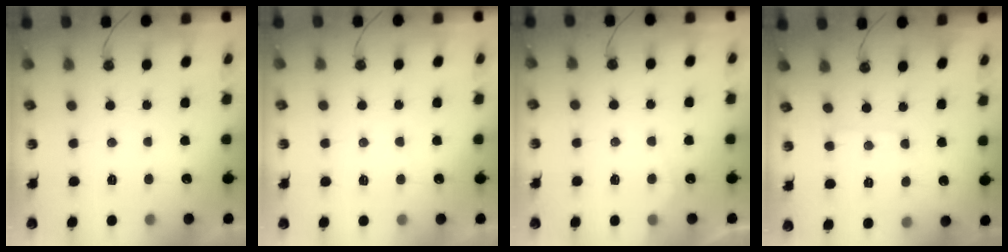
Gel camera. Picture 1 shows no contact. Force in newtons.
{"total": 3.6, "press": 3.6, "slide": 0.5}
{"total": 4.3, "press": 4.3, "slide": 0.5}
{"total": 4.5, "press": 4.4, "slide": 0.7}